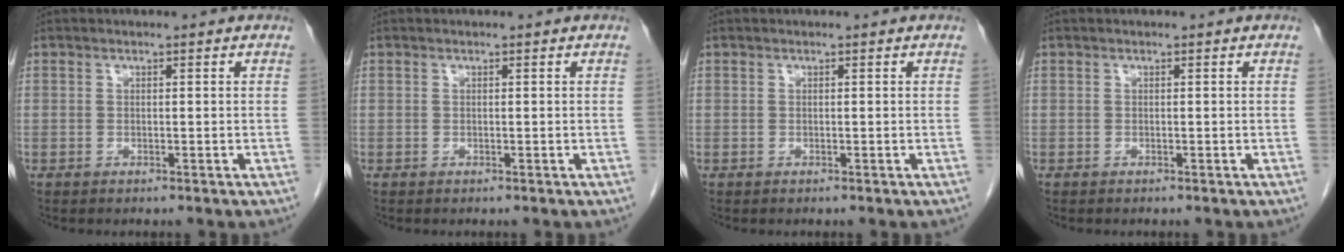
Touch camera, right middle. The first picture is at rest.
{"total": 0.0}
{"total": 0.0}
{"total": 0.0}